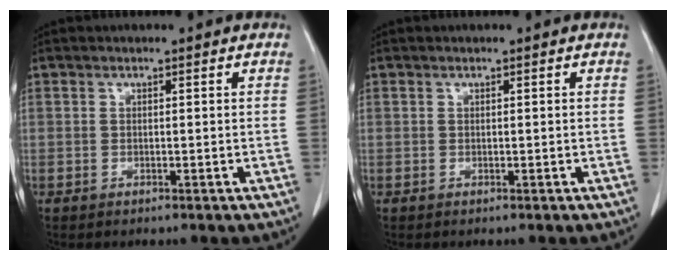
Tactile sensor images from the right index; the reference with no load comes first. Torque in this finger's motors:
{"motor_torque": [-0.07, 0.07, 0.00, 0.00]}